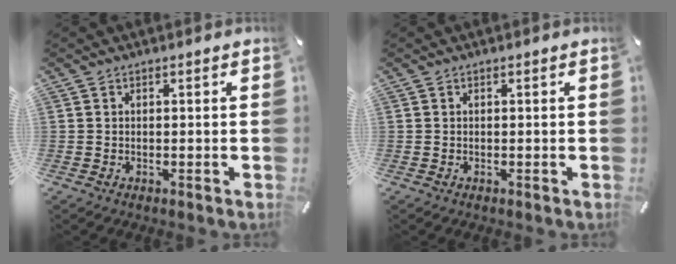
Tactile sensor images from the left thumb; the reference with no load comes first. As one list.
[{"total": 0.0}]